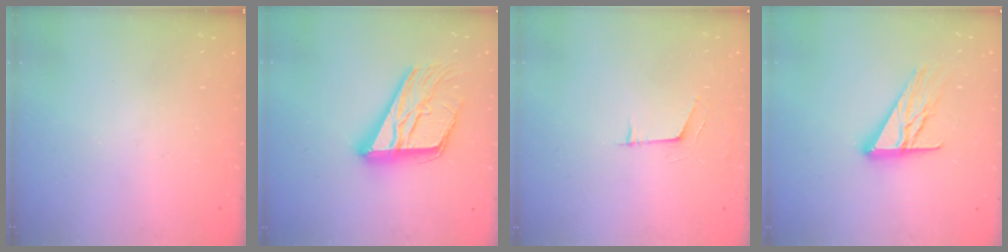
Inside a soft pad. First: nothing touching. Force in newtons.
{"total": 21.7, "press": 21.7, "slide": 1.5}
{"total": 4.4, "press": 4.3, "slide": 0.7}
{"total": 13.8, "press": 13.8, "slide": 1.1}